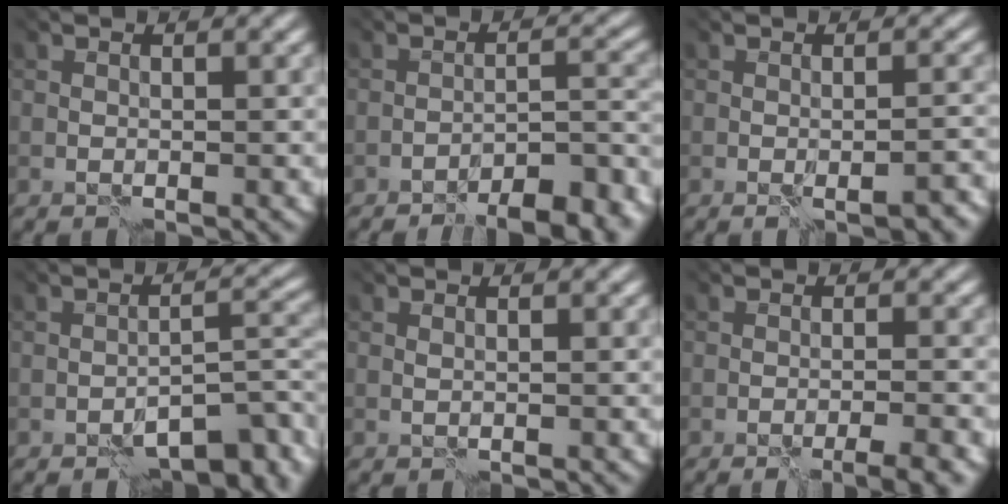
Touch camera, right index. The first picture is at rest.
{"total": 8.1, "force": [-7.6, 0.8, 2.7], "torque": [-0.019, 0.013, -0.081]}
{"total": 1.8, "force": [-1.5, -0.2, 0.9], "torque": [-0.006, 0.000, -0.010]}
{"total": 5.6, "force": [-5.1, 0.5, 2.4], "torque": [-0.019, 0.015, -0.059]}
{"total": 0.8, "force": [0.5, 0.2, 0.5], "torque": [-0.006, 0.000, 0.005]}
{"total": 4.1, "force": [-2.8, 0.6, 2.9], "torque": [-0.019, 0.016, -0.036]}